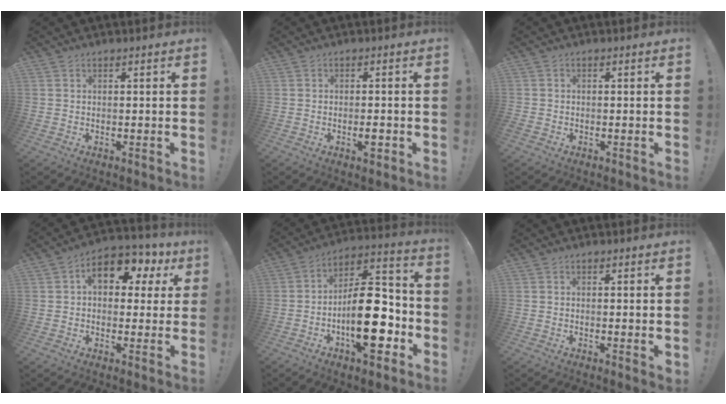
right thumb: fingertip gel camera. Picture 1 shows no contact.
{"total": 2.8, "force": [-1.3, 0.9, 2.3], "torque": [-0.033, 0.005, -0.021]}
{"total": 1.0, "force": [-0.7, 0.7, 0.2], "torque": [-0.007, 0.005, -0.012]}
{"total": 12.4, "force": [4.1, 7.9, 8.6], "torque": [-0.117, -0.006, 0.072]}
{"total": 21.8, "force": [-5.9, 9.6, 18.7], "torque": [-0.300, 0.042, -0.083]}
{"total": 1.3, "force": [0.7, 0.5, 1.1], "torque": [-0.008, -0.004, 0.010]}